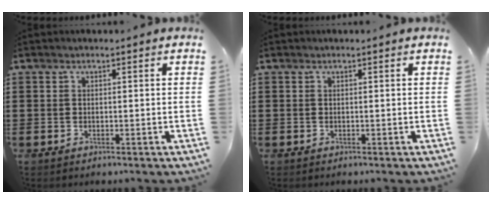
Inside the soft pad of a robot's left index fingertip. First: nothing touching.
{"total": 0.0}